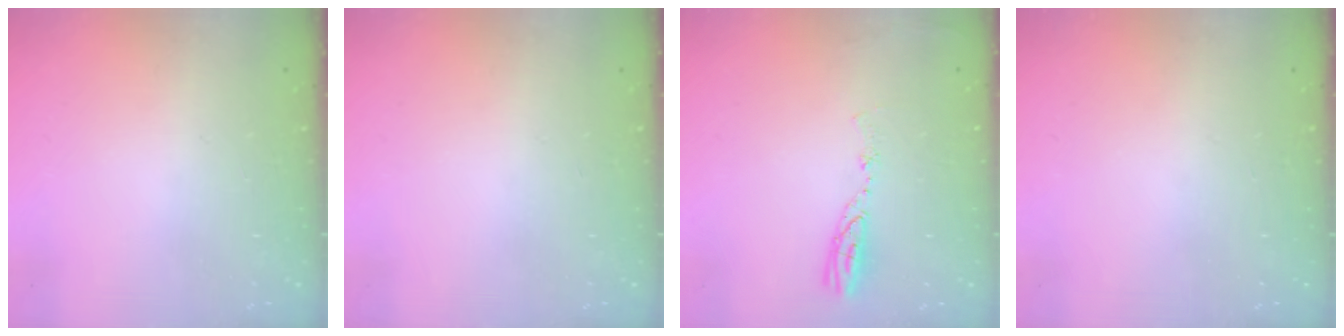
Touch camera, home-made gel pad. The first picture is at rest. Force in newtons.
{"total": 0.0}
{"total": 5.0, "press": 5.0, "slide": 0.6}
{"total": 0.0}